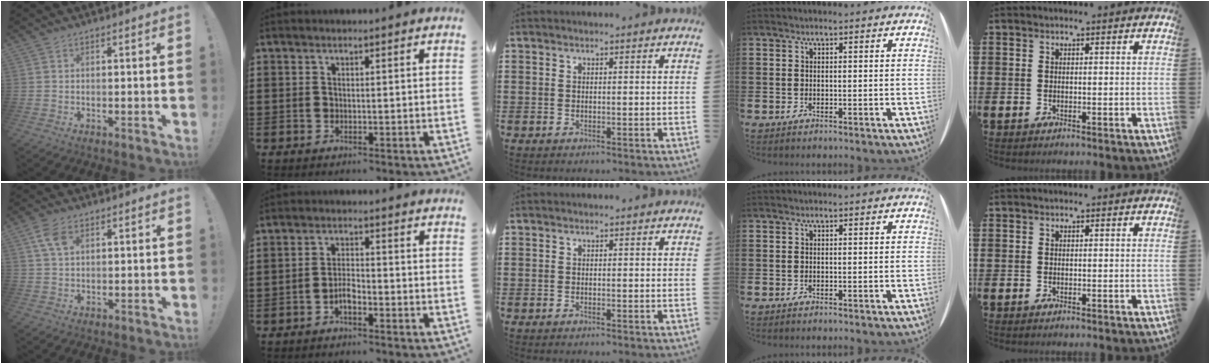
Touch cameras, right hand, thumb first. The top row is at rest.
{"thumb": {"total": 5.6, "force": [2.2, 3.1, 4.1], "torque": [-0.075, 0.002, 0.044]}, "index": {"total": 3.0, "force": [-1.7, 1.1, 2.2], "torque": [-0.050, 0.004, -0.035]}}